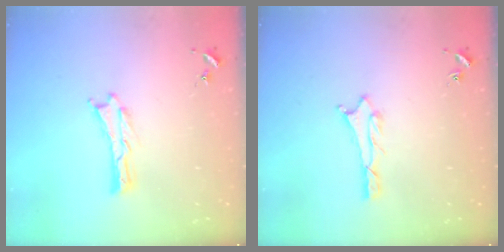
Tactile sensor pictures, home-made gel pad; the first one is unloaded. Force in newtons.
{"total": 0.7, "press": 0.7, "slide": 0.2}